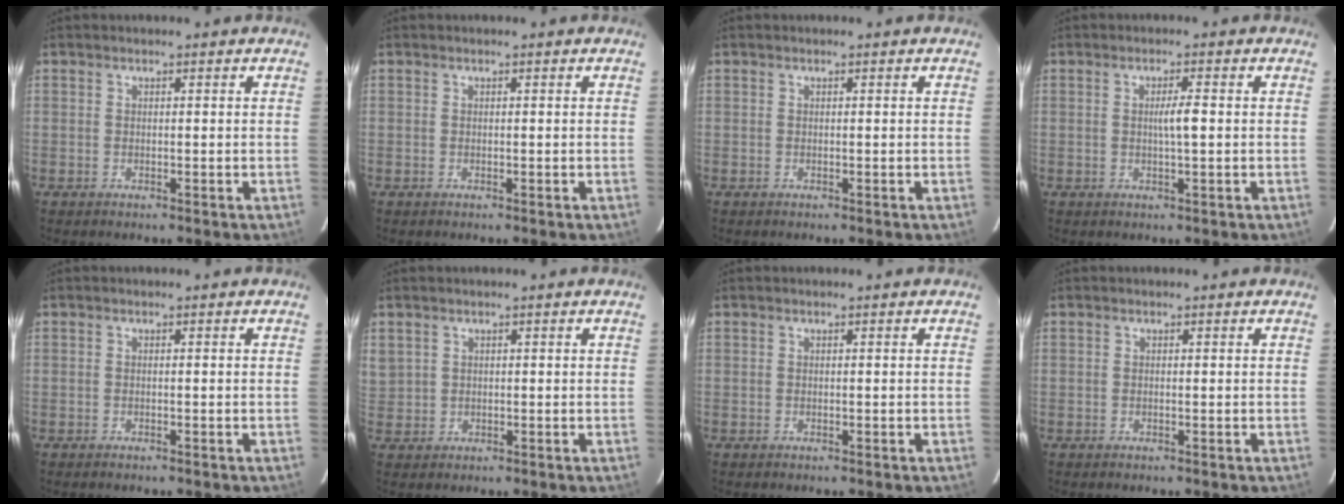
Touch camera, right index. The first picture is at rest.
{"total": 0.0}
{"total": 0.0}
{"total": 2.6, "force": [0.0, 0.0, 2.6], "torque": [-0.047, 0.000, 0.000]}
{"total": 0.6, "force": [-0.5, 0.0, 0.3], "torque": [-0.009, -0.002, -0.008]}
{"total": 3.1, "force": [1.3, 2.7, 0.7], "torque": [-0.020, 0.010, 0.035]}
{"total": 0.0}
{"total": 0.0}